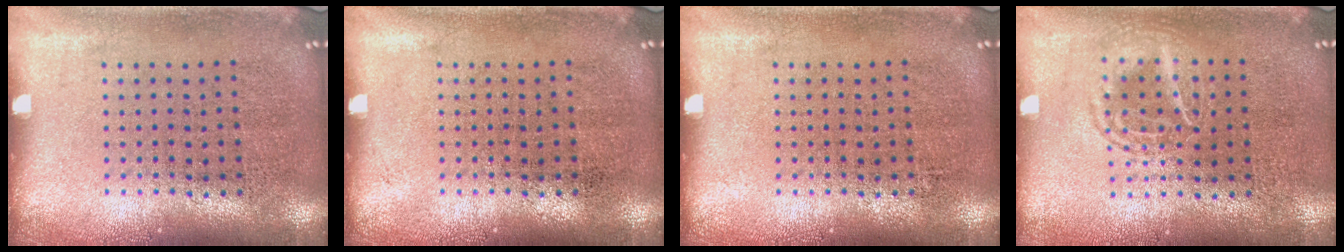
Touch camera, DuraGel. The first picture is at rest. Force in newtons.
{"total": 0.0}
{"total": 0.0}
{"total": 1.2, "press": 1.2, "slide": 0.1}